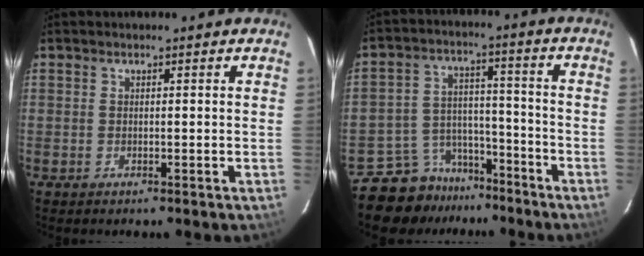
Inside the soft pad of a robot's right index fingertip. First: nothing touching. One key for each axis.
{"total": 11.8, "fx": -9.8, "fy": 6.5, "fz": 1.2, "tx": -0.040, "ty": 0.046, "tz": -0.146}